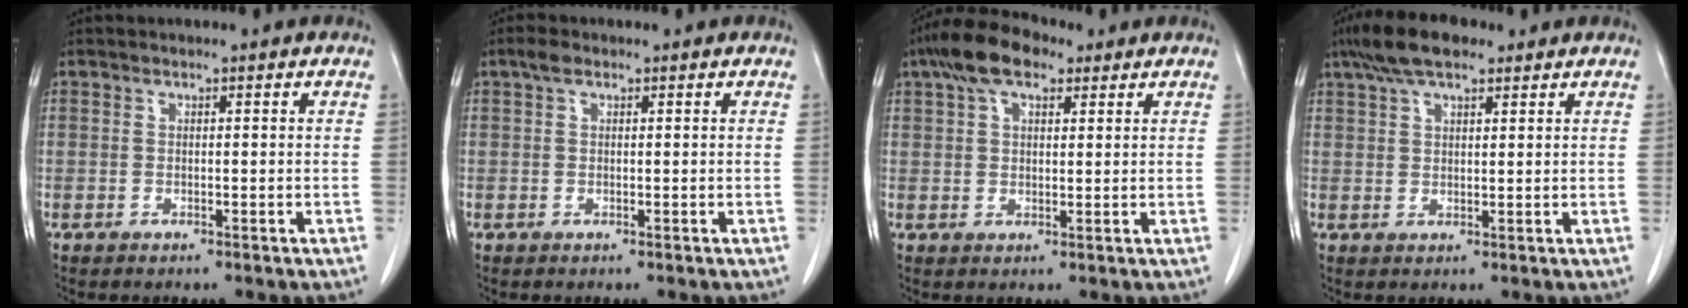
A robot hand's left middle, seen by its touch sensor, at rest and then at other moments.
{"total": 1.4, "force": [0.9, 0.6, 0.8], "torque": [-0.020, 0.014, 0.015]}
{"total": 7.9, "force": [4.8, 3.4, 5.2], "torque": [-0.103, 0.032, 0.086]}
{"total": 7.7, "force": [5.4, 2.4, 4.9], "torque": [-0.098, 0.022, 0.097]}